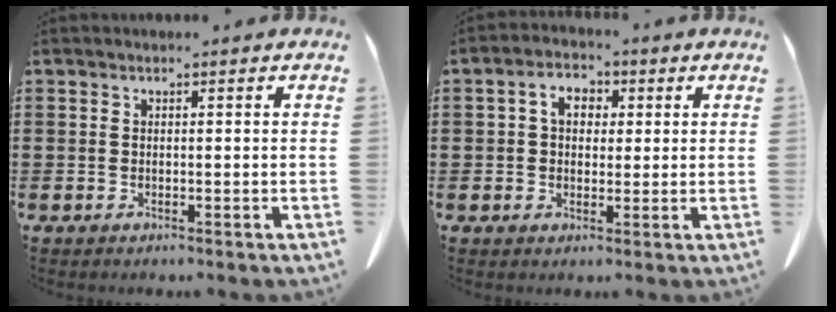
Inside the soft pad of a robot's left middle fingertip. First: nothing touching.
{"total": 4.3, "force": [1.0, 3.1, 2.7], "torque": [-0.059, 0.009, 0.011]}